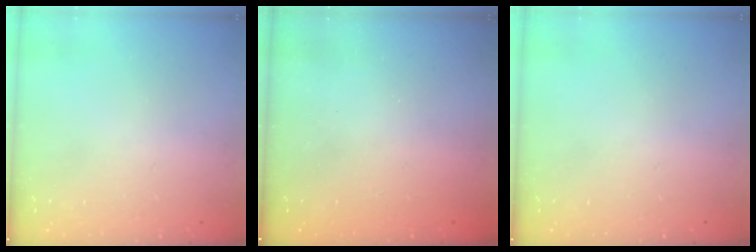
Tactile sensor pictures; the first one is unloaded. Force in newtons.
{"total": 2.5, "press": 2.4, "slide": 0.8}
{"total": 0.0}